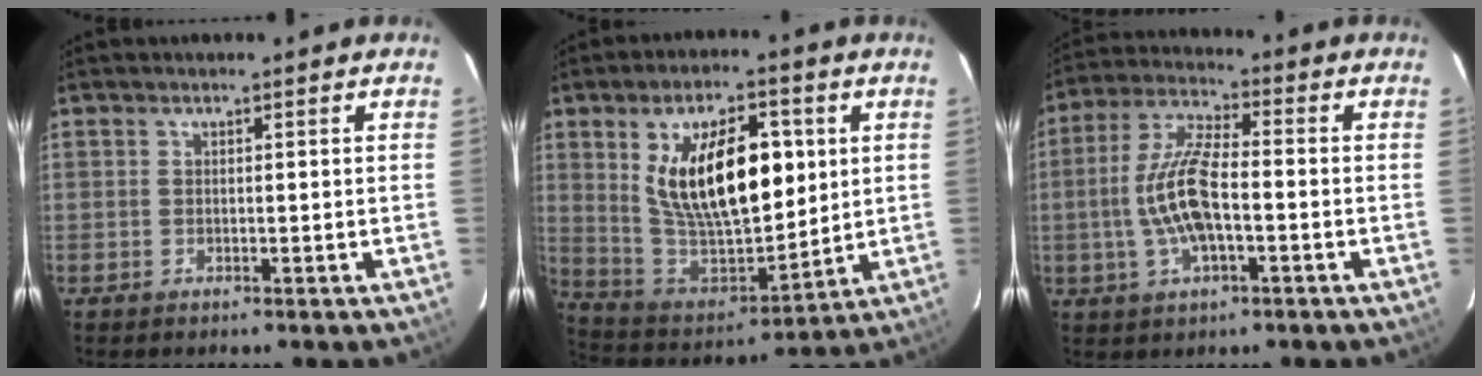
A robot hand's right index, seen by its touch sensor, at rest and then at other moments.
{"total": 20.6, "force": [5.3, 10.0, 17.2], "torque": [-0.304, 0.001, 0.111]}
{"total": 11.5, "force": [-2.3, 3.9, 10.6], "torque": [-0.223, 0.004, -0.043]}